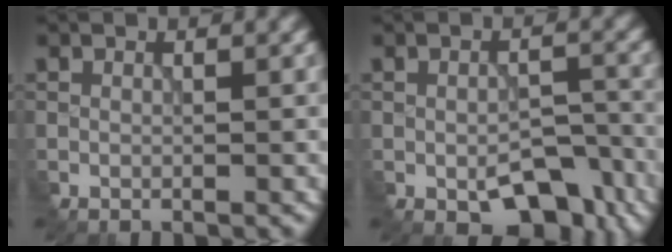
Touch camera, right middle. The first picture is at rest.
{"total": 5.4, "force": [-2.9, 2.8, 3.6], "torque": [-0.053, -0.009, -0.037]}